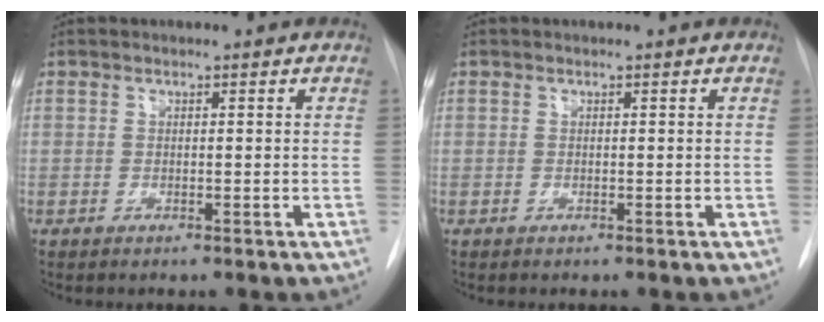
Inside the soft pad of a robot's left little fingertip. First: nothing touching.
{"total": 0.0}